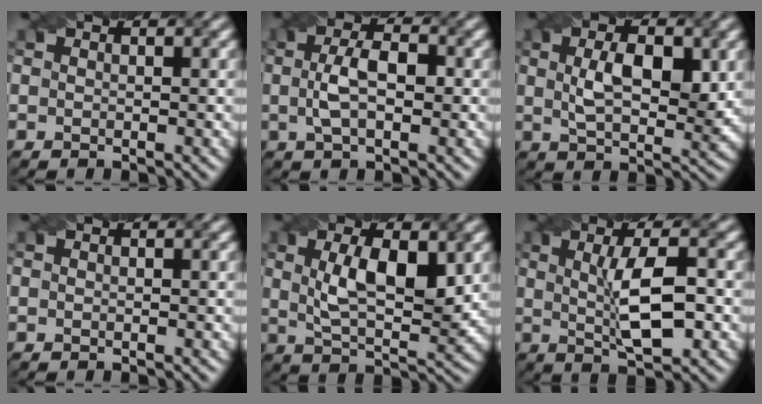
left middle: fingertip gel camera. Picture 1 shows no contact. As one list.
[{"total": 4.3, "force": [0.1, 1.9, 3.8], "torque": [-0.078, 0.005, -0.002]}, {"total": 5.7, "force": [1.1, 2.7, 4.9], "torque": [-0.092, -0.001, 0.023]}, {"total": 0.0}, {"total": 7.2, "force": [1.7, 2.8, 6.5], "torque": [-0.118, -0.001, 0.034]}, {"total": 6.1, "force": [0.3, 1.6, 5.9], "torque": [-0.097, 0.004, 0.007]}]